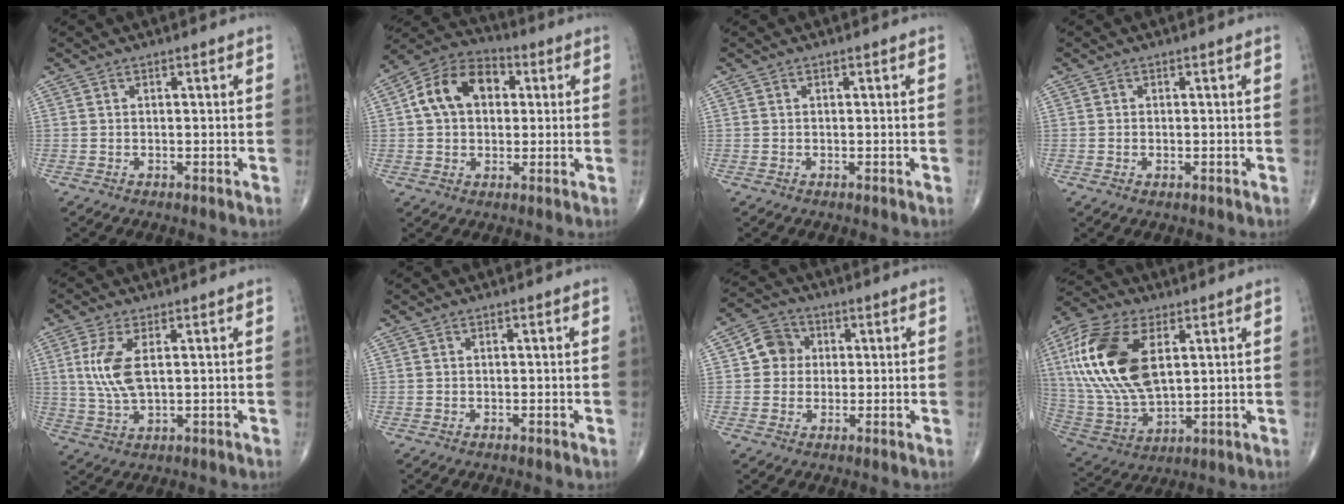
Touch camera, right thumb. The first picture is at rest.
{"total": 13.1, "force": [2.5, 9.4, 8.8], "torque": [-0.130, 0.023, 0.030]}
{"total": 0.0}
{"total": 1.1, "force": [-0.3, 0.7, 0.8], "torque": [-0.018, 0.000, -0.004]}
{"total": 7.7, "force": [1.7, 3.2, 6.8], "torque": [-0.158, -0.007, 0.042]}
{"total": 0.0}
{"total": 6.1, "force": [0.8, 5.7, 2.2], "torque": [-0.011, 0.008, 0.004]}
{"total": 21.8, "force": [5.8, 11.5, 17.6], "torque": [-0.367, -0.015, 0.108]}